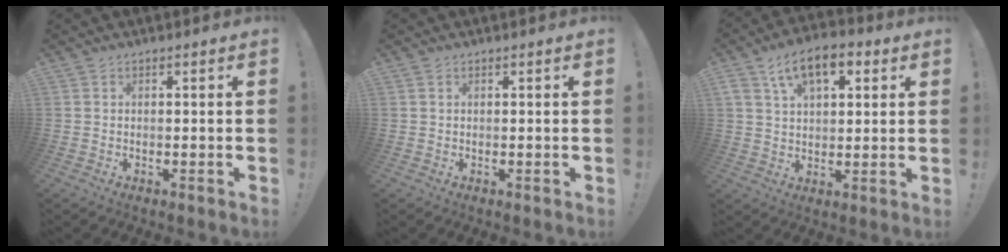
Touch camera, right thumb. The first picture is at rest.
{"total": 0.0}
{"total": 12.1, "force": [5.5, 6.5, 8.6], "torque": [-0.140, -0.005, 0.101]}